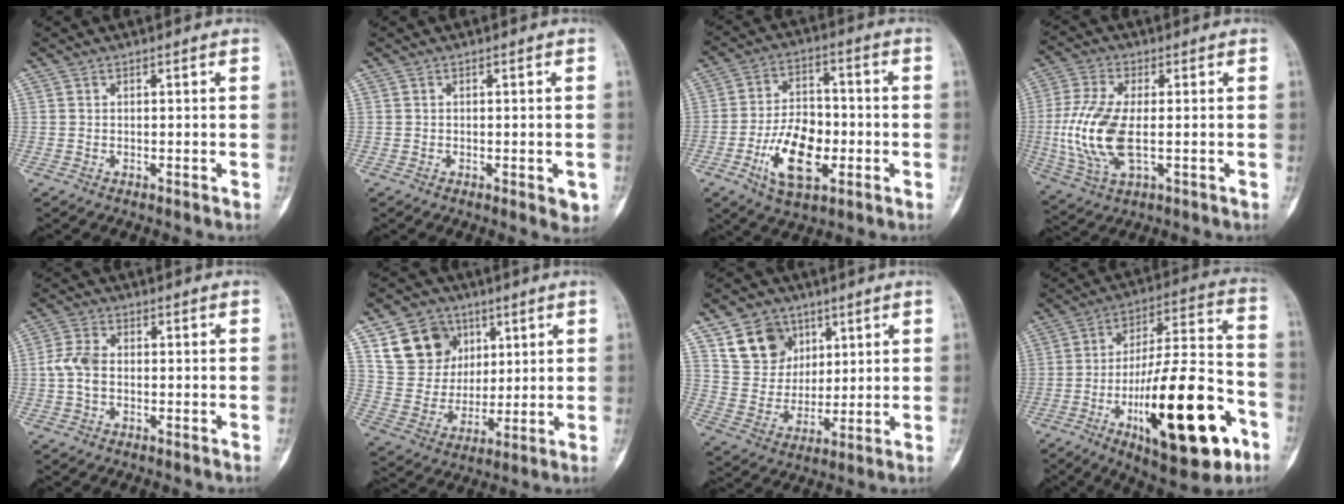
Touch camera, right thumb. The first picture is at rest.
{"total": 2.8, "force": [-0.8, 1.2, 2.4], "torque": [-0.014, -0.003, -0.007]}
{"total": 13.2, "force": [-4.1, 7.2, 10.2], "torque": [-0.163, 0.019, -0.069]}
{"total": 13.0, "force": [-1.2, 6.0, 11.5], "torque": [-0.255, -0.005, -0.020]}
{"total": 5.0, "force": [-0.4, 3.2, 3.8], "torque": [-0.085, 0.013, -0.014]}
{"total": 14.4, "force": [6.5, 11.6, 5.4], "torque": [-0.060, -0.018, 0.128]}
{"total": 11.8, "force": [6.1, 9.3, 3.9], "torque": [-0.036, -0.029, 0.120]}
{"total": 27.2, "force": [-10.6, 8.8, 23.4], "torque": [-0.367, 0.047, -0.157]}